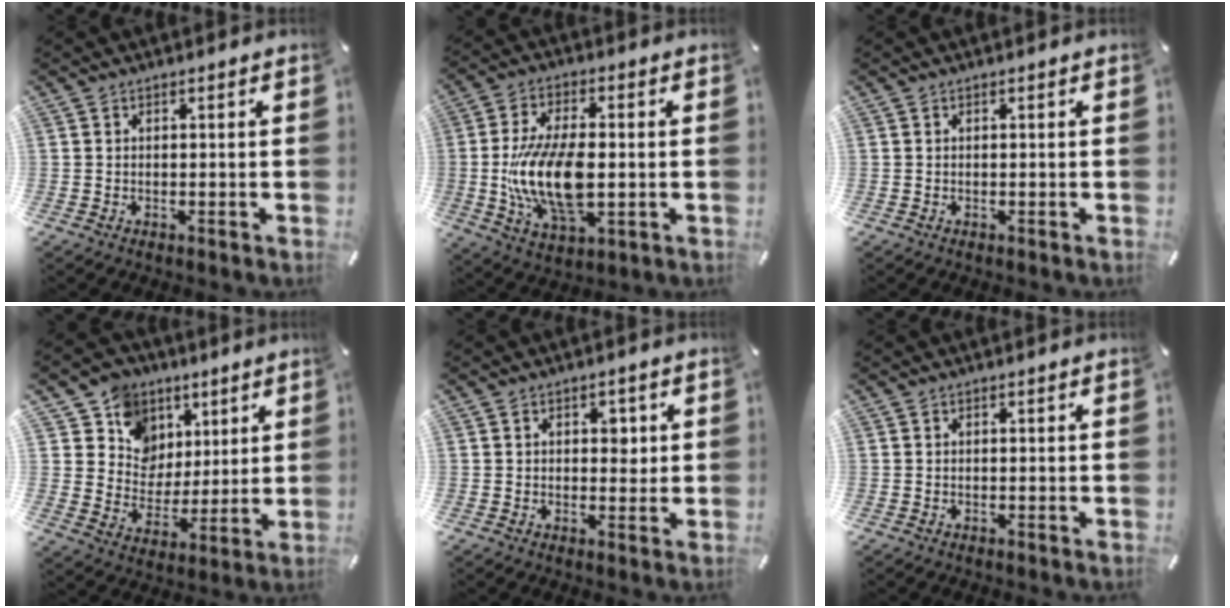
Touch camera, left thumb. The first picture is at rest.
{"total": 16.5, "force": [-1.4, 8.6, 14.0], "torque": [-0.293, -0.014, -0.025]}
{"total": 0.0}
{"total": 11.2, "force": [4.9, 10.1, 1.1], "torque": [-0.031, -0.045, 0.099]}
{"total": 3.3, "force": [0.9, 2.3, 2.2], "torque": [-0.016, -0.005, 0.005]}
{"total": 0.0}